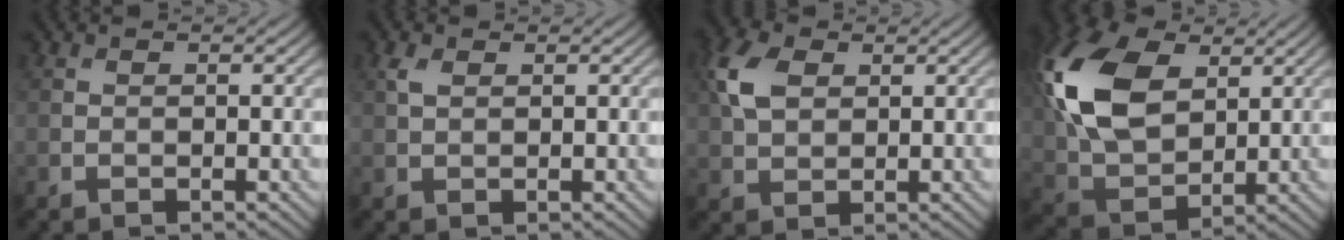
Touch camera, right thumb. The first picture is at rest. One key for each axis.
{"total": 1.6, "fx": 0.7, "fy": 0.9, "fz": 1.1, "tx": -0.029, "ty": 0.004, "tz": 0.015}
{"total": 5.8, "fx": 1.9, "fy": 3.8, "fz": 3.9, "tx": -0.103, "ty": 0.010, "tz": 0.034}
{"total": 15.4, "fx": 4.5, "fy": 9.6, "fz": 11.1, "tx": -0.283, "ty": 0.027, "tz": 0.084}